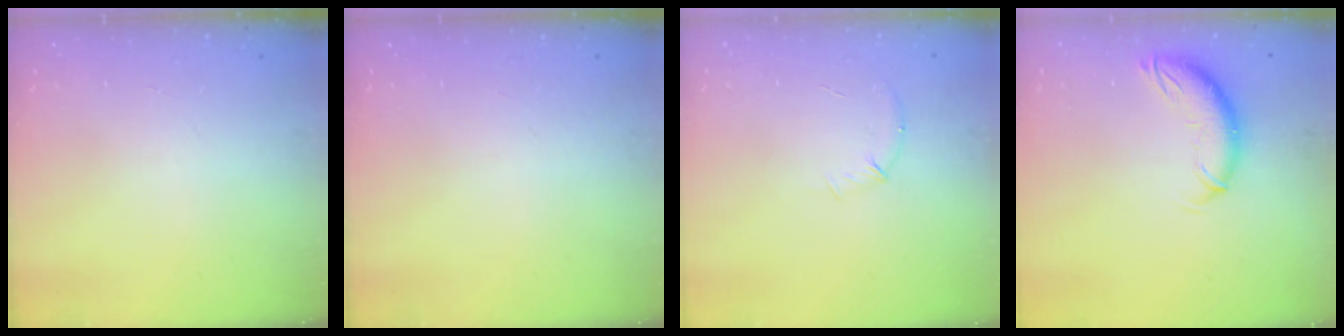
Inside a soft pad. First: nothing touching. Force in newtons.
{"total": 0.0}
{"total": 6.3, "press": 6.2, "slide": 1.3}
{"total": 10.9, "press": 10.9, "slide": 0.9}